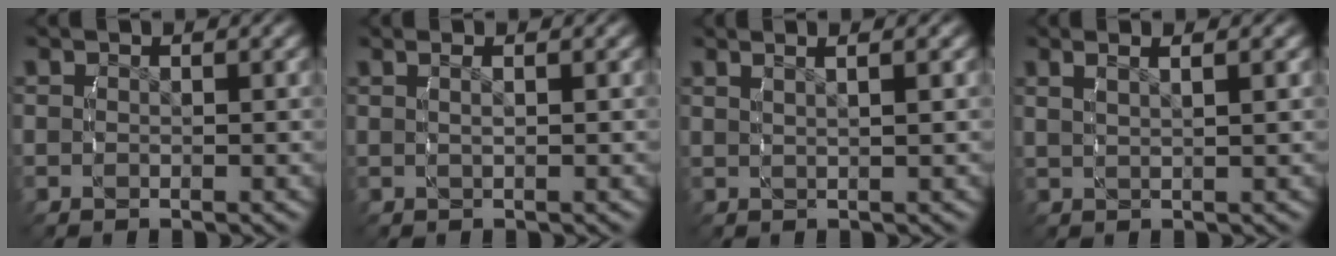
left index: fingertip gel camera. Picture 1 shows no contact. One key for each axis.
{"total": 1.6, "fx": 0.7, "fy": 0.1, "fz": 1.5, "tx": -0.012, "ty": 0.009, "tz": 0.010}
{"total": 2.6, "fx": 1.8, "fy": -0.1, "fz": 2.0, "tx": -0.019, "ty": 0.010, "tz": 0.033}
{"total": 2.3, "fx": 1.5, "fy": -0.1, "fz": 1.7, "tx": -0.022, "ty": 0.007, "tz": 0.032}